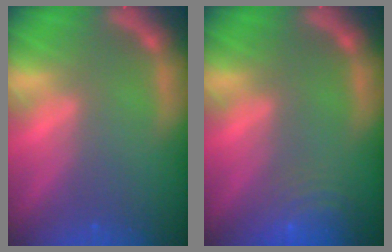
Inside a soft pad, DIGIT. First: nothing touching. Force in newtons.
{"total": 7.0}